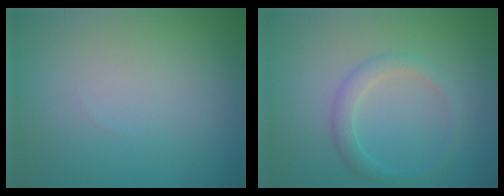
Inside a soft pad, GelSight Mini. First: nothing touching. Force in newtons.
{"total": 2.1, "press": 2.1, "slide": 0.1}